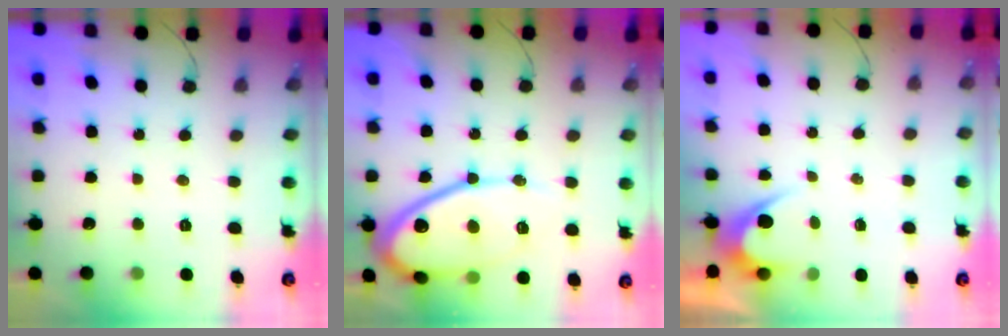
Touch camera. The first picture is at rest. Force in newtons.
{"total": 15.1, "press": 15.0, "slide": 1.4}
{"total": 3.5, "press": 3.5, "slide": 0.2}